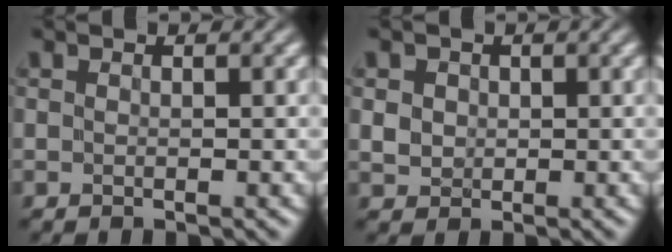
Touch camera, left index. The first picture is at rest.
{"total": 2.0, "force": [0.6, 1.7, 0.8], "torque": [-0.024, 0.003, 0.021]}